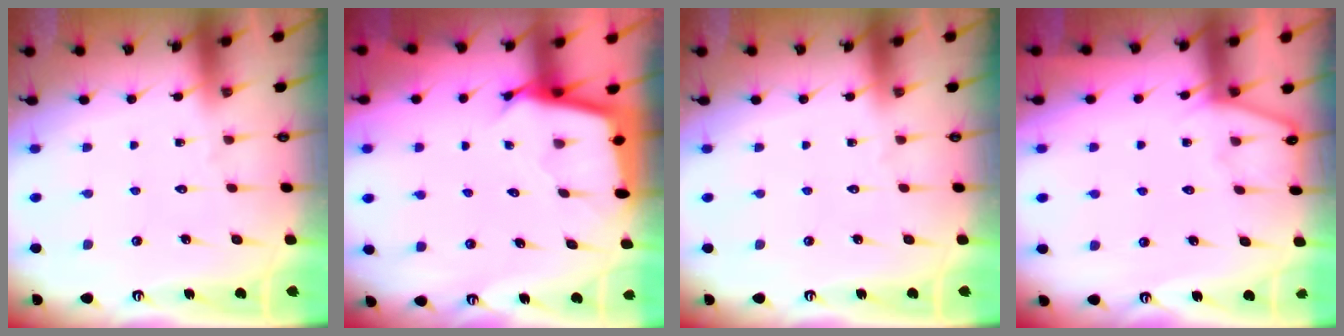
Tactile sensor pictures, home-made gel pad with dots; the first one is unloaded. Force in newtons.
{"total": 2.6, "press": 2.6, "slide": 0.1}
{"total": 0.0}
{"total": 3.4, "press": 3.4, "slide": 0.5}